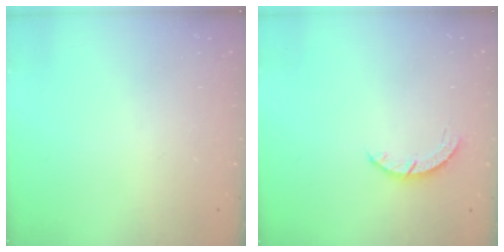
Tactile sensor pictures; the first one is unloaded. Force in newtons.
{"total": 2.8, "press": 2.8, "slide": 0.4}